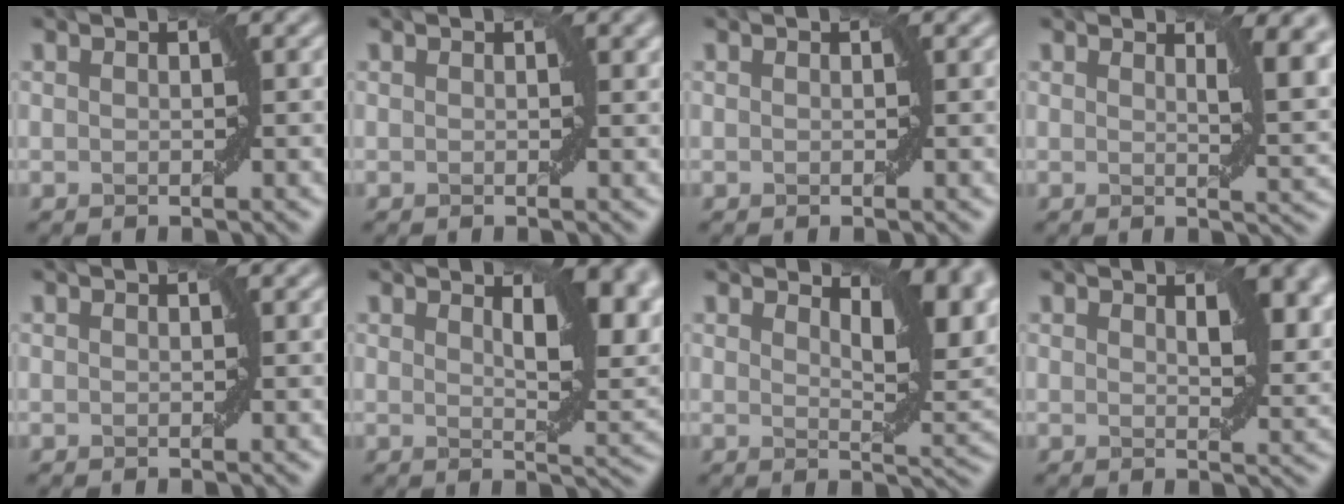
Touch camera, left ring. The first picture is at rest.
{"total": 0.6, "force": [0.3, 0.1, 0.6], "torque": [-0.003, -0.002, 0.004]}
{"total": 0.0}
{"total": 4.0, "force": [1.7, 1.0, 3.4], "torque": [-0.039, -0.006, 0.027]}
{"total": 0.0}
{"total": 6.3, "force": [2.8, 2.1, 5.2], "torque": [-0.068, -0.001, 0.047]}
{"total": 6.2, "force": [3.5, 2.1, 4.7], "torque": [-0.062, -0.001, 0.057]}
{"total": 4.1, "force": [2.1, 1.5, 3.2], "torque": [-0.045, -0.004, 0.036]}